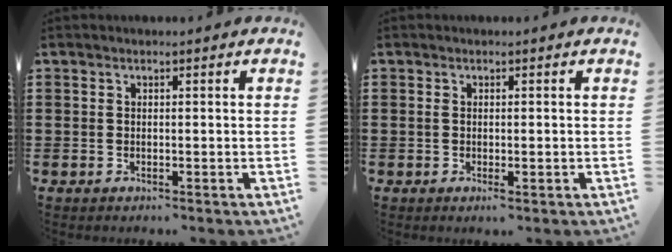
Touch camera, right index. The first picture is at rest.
{"total": 1.2, "force": [-0.2, 0.4, 1.1], "torque": [-0.027, -0.005, -0.006]}